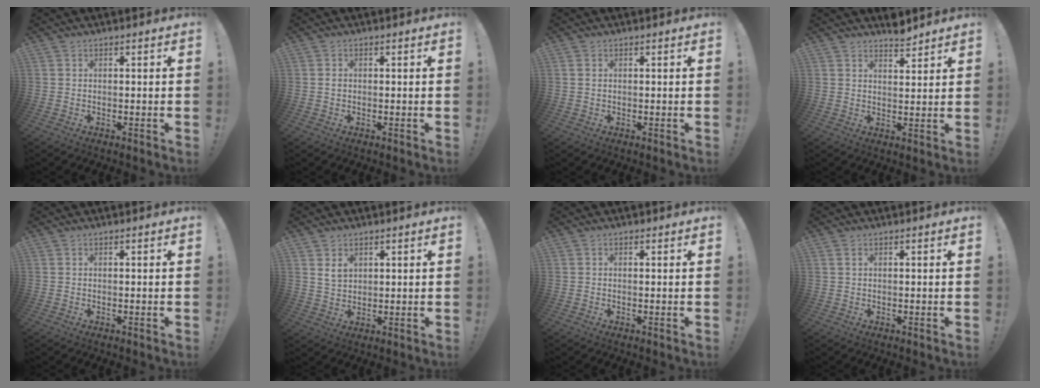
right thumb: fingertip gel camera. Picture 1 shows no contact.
{"total": 0.6, "force": [-0.1, 0.5, 0.2], "torque": [-0.012, 0.006, 0.000]}
{"total": 0.8, "force": [0.3, 0.6, 0.4], "torque": [-0.009, 0.003, 0.006]}
{"total": 4.1, "force": [3.9, 0.8, 1.1], "torque": [0.001, -0.033, 0.066]}
{"total": 0.0}
{"total": 4.5, "force": [2.2, 3.2, 2.2], "torque": [-0.029, -0.005, 0.040]}
{"total": 0.0}
{"total": 0.8, "force": [0.4, 0.4, 0.6], "torque": [-0.017, 0.003, 0.008]}